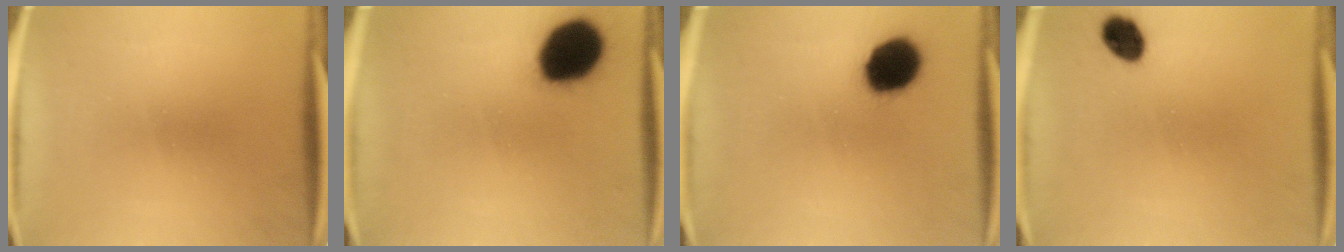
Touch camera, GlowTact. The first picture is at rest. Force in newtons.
{"total": 17.8}
{"total": 12.6}
{"total": 5.3}